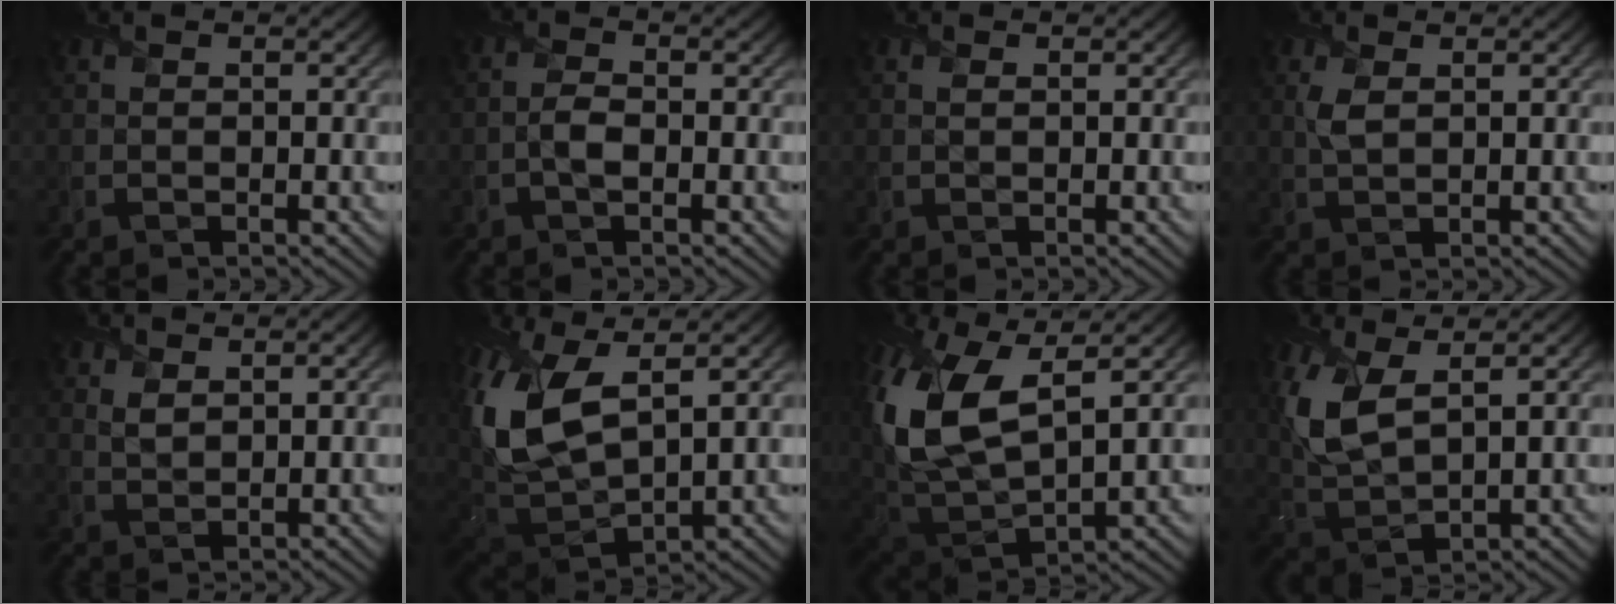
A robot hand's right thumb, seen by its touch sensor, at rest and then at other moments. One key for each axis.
{"total": 1.8, "fx": -0.9, "fy": 0.9, "fz": 1.3, "tx": -0.023, "ty": 0.000, "tz": -0.021}
{"total": 0.0}
{"total": 2.0, "fx": 0.8, "fy": 1.0, "fz": 1.6, "tx": -0.042, "ty": -0.001, "tz": 0.018}
{"total": 1.5, "fx": 1.1, "fy": 0.9, "fz": 0.7, "tx": -0.019, "ty": -0.005, "tz": 0.028}
{"total": 13.9, "fx": 4.5, "fy": 6.9, "fz": 11.2, "tx": -0.281, "ty": -0.001, "tz": 0.096}
{"total": 15.2, "fx": 4.4, "fy": 7.7, "fz": 12.4, "tx": -0.303, "ty": 0.000, "tz": 0.093}
{"total": 8.2, "fx": 3.0, "fy": 3.8, "fz": 6.6, "tx": -0.169, "ty": 0.000, "tz": 0.060}